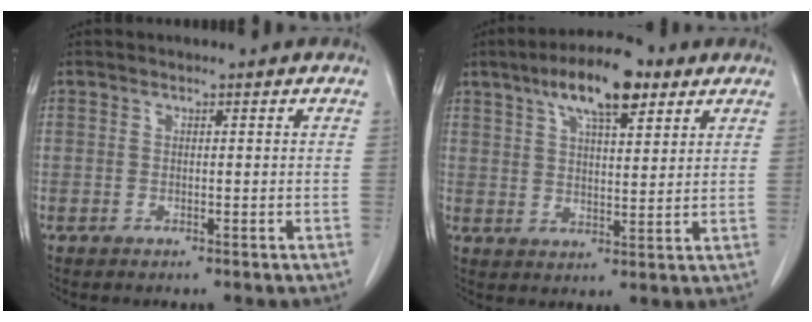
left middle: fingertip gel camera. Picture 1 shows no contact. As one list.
[{"total": 10.9, "force": [6.4, 3.1, 8.2], "torque": [-0.143, 0.018, 0.104]}]